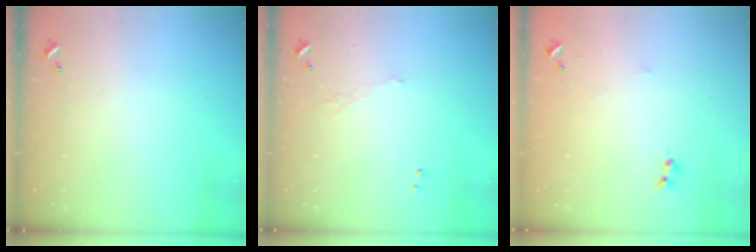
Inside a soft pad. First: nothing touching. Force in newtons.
{"total": 0.7, "press": 0.0, "slide": 0.7}
{"total": 5.9, "press": 5.9, "slide": 0.7}